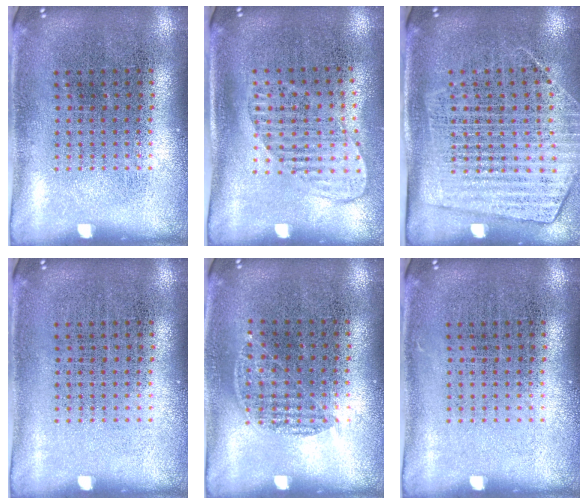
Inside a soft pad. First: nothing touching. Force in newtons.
{"total": 1.4, "press": 1.2, "slide": 0.8}
{"total": 1.8, "press": 1.5, "slide": 0.9}
{"total": 0.0}
{"total": 0.7, "press": 0.6, "slide": 0.4}
{"total": 0.0}